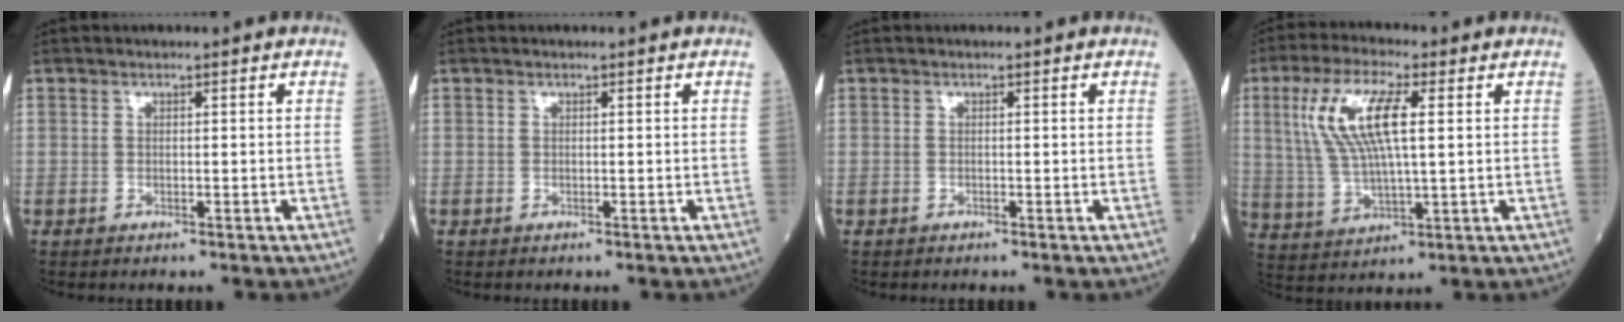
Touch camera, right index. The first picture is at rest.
{"total": 0.0}
{"total": 0.0}
{"total": 11.5, "force": [3.1, 2.6, 10.8], "torque": [-0.235, 0.013, 0.063]}